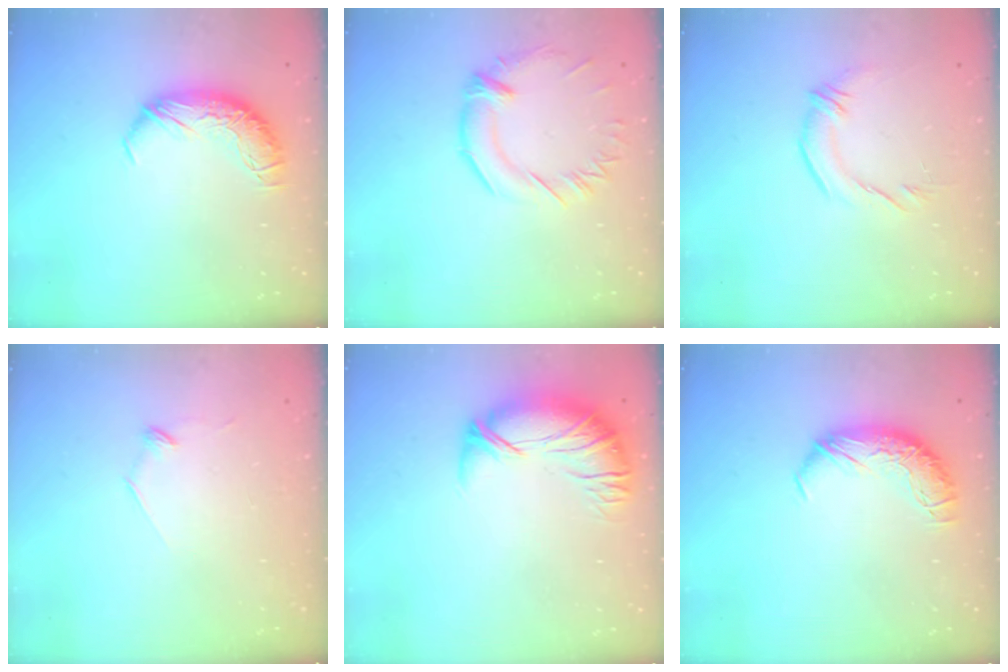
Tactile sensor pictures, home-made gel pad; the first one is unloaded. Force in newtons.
{"total": 1.2, "press": 0.6, "slide": 1.1}
{"total": 1.9, "press": 1.0, "slide": 1.7}
{"total": 8.0, "press": 8.0, "slide": 0.6}
{"total": 2.8, "press": 1.7, "slide": 2.3}
{"total": 0.0}